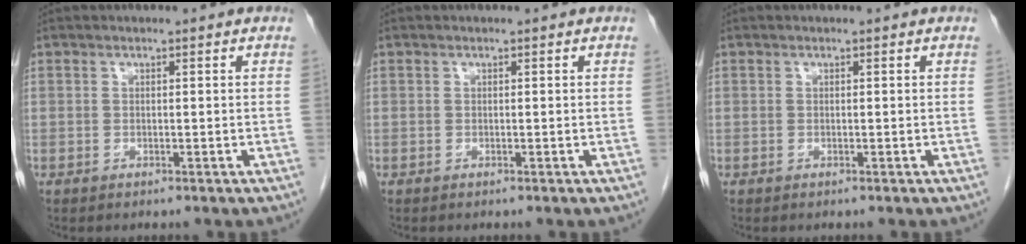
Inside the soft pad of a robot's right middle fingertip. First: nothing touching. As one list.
[{"total": 0.0}, {"total": 0.0}]